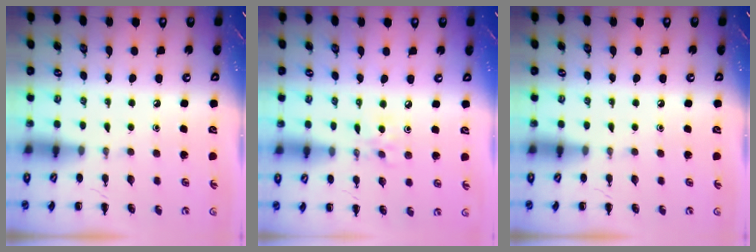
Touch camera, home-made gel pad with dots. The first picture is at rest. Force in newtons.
{"total": 3.8, "press": 3.6, "slide": 1.2}
{"total": 0.0}